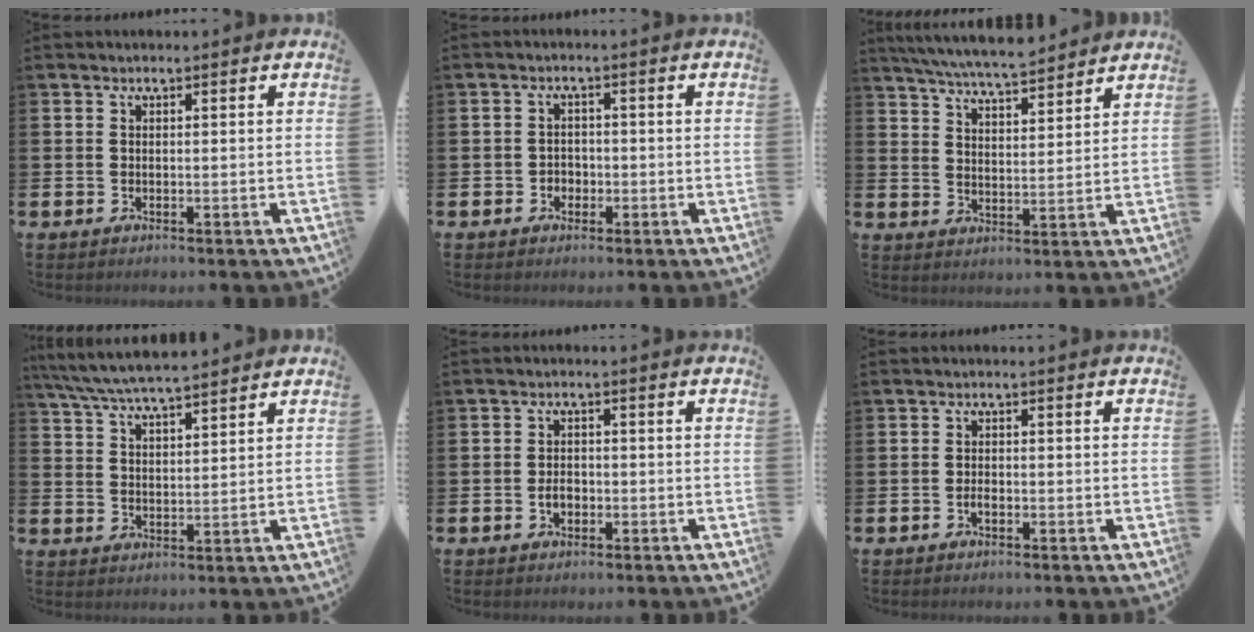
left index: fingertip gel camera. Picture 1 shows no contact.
{"total": 1.9, "force": [-0.9, 1.6, 0.4], "torque": [-0.005, 0.002, -0.023]}
{"total": 6.7, "force": [6.6, 0.4, 1.4], "torque": [-0.050, -0.036, 0.118]}
{"total": 6.3, "force": [6.0, 0.6, 2.0], "torque": [-0.059, -0.025, 0.107]}
{"total": 2.0, "force": [-0.7, 1.4, 1.3], "torque": [-0.011, 0.000, -0.018]}
{"total": 1.1, "force": [-0.6, 0.5, 0.8], "torque": [-0.018, 0.000, -0.010]}